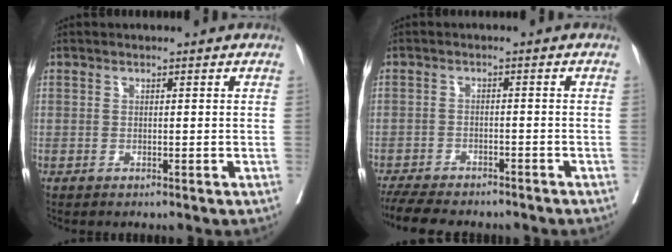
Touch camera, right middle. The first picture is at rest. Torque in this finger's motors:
{"motor_torque": [1.07, -1.07, 0.16, 0.10]}